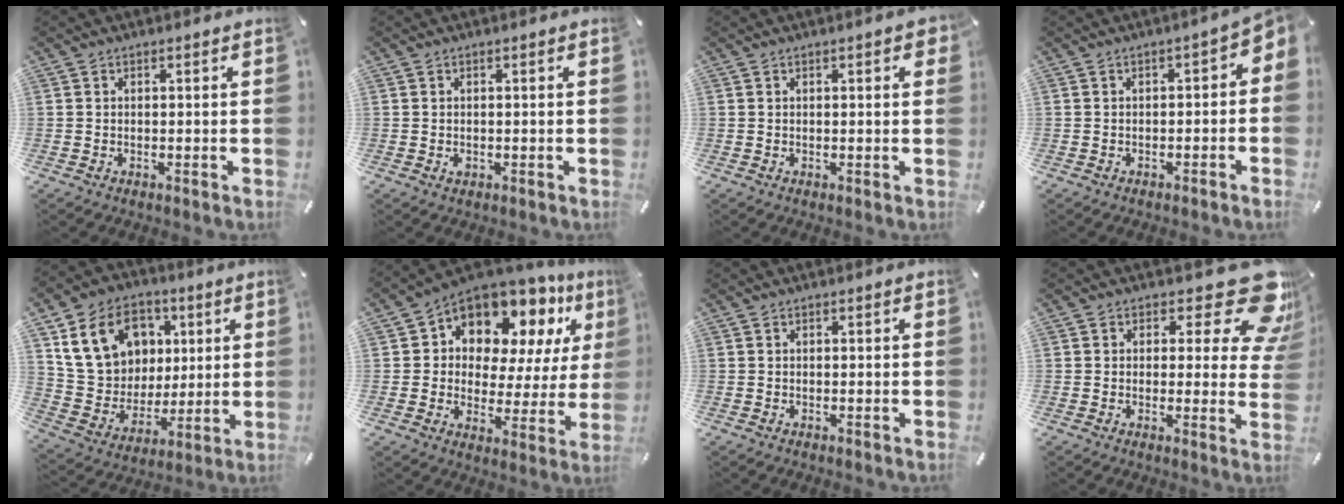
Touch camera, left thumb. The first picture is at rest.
{"total": 0.8, "force": [-0.2, 0.6, 0.6], "torque": [-0.010, 0.000, -0.004]}
{"total": 2.4, "force": [0.6, 0.6, 2.2], "torque": [-0.027, -0.002, 0.005]}
{"total": 3.5, "force": [-0.7, 2.0, 2.8], "torque": [-0.037, 0.002, -0.018]}
{"total": 17.8, "force": [6.4, 14.8, 7.6], "torque": [-0.136, -0.010, 0.132]}
{"total": 11.5, "force": [8.9, 6.6, 3.1], "torque": [-0.062, -0.090, 0.158]}
{"total": 0.0}
{"total": 15.7, "force": [8.0, 6.9, 11.6], "torque": [-0.138, -0.059, 0.132]}